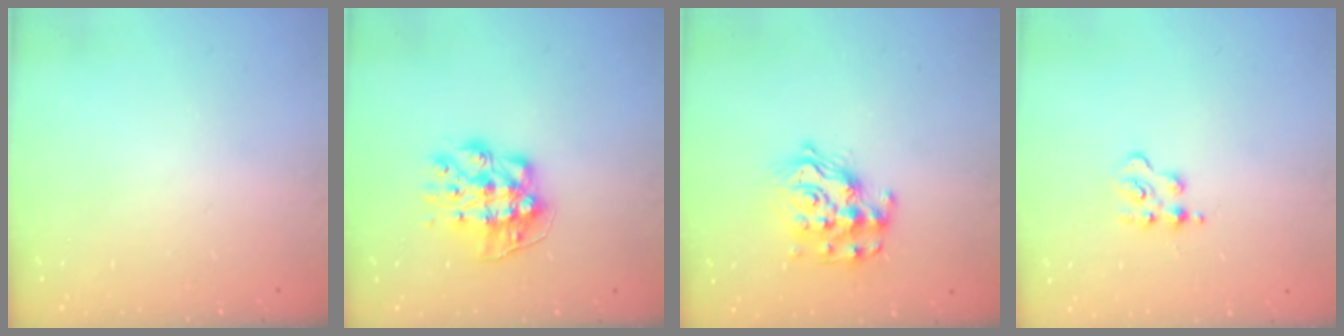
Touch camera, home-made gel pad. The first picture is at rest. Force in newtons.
{"total": 11.1, "press": 11.1, "slide": 0.8}
{"total": 11.8, "press": 11.8, "slide": 0.7}
{"total": 2.8, "press": 2.8, "slide": 0.3}